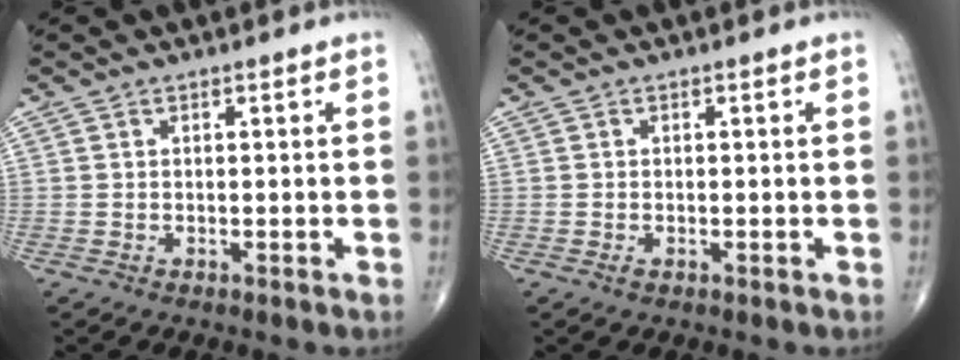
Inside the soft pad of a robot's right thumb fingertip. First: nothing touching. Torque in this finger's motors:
{"motor_torque": [-0.11, -0.16, 0.08, 0.03, 0.00]}